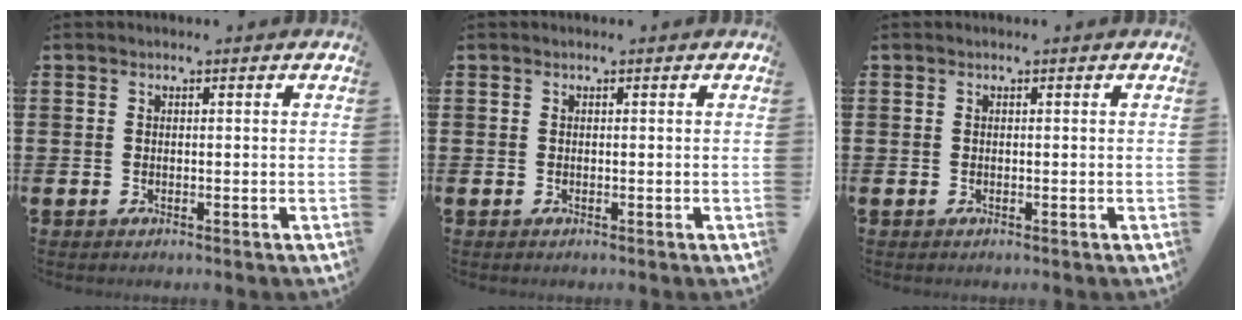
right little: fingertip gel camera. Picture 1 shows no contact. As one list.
[{"total": 0.0}, {"total": 0.0}]